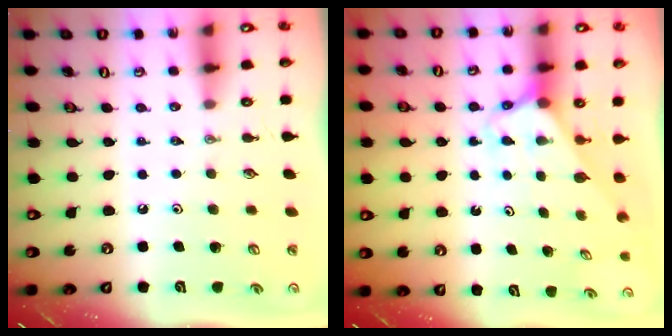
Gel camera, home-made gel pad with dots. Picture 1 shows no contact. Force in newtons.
{"total": 2.5, "press": 2.5, "slide": 0.2}